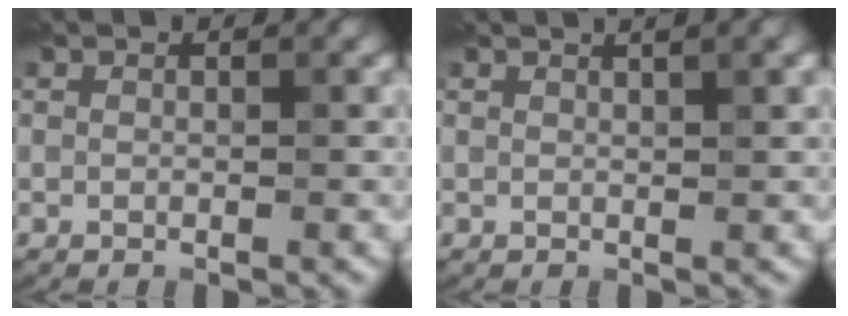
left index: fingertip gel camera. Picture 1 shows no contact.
{"total": 2.6, "force": [1.5, 0.6, 2.1], "torque": [-0.015, 0.004, 0.018]}